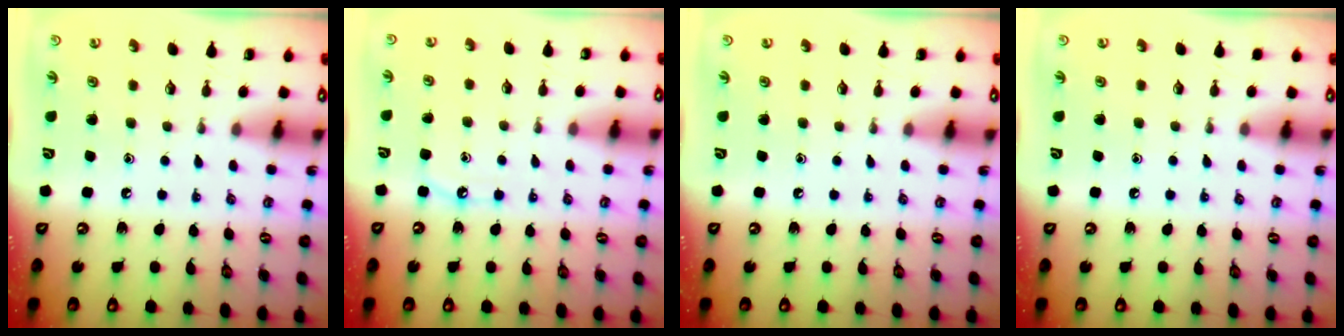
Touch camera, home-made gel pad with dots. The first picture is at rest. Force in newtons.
{"total": 5.1, "press": 5.1, "slide": 0.5}
{"total": 0.0}
{"total": 4.4, "press": 4.3, "slide": 0.7}